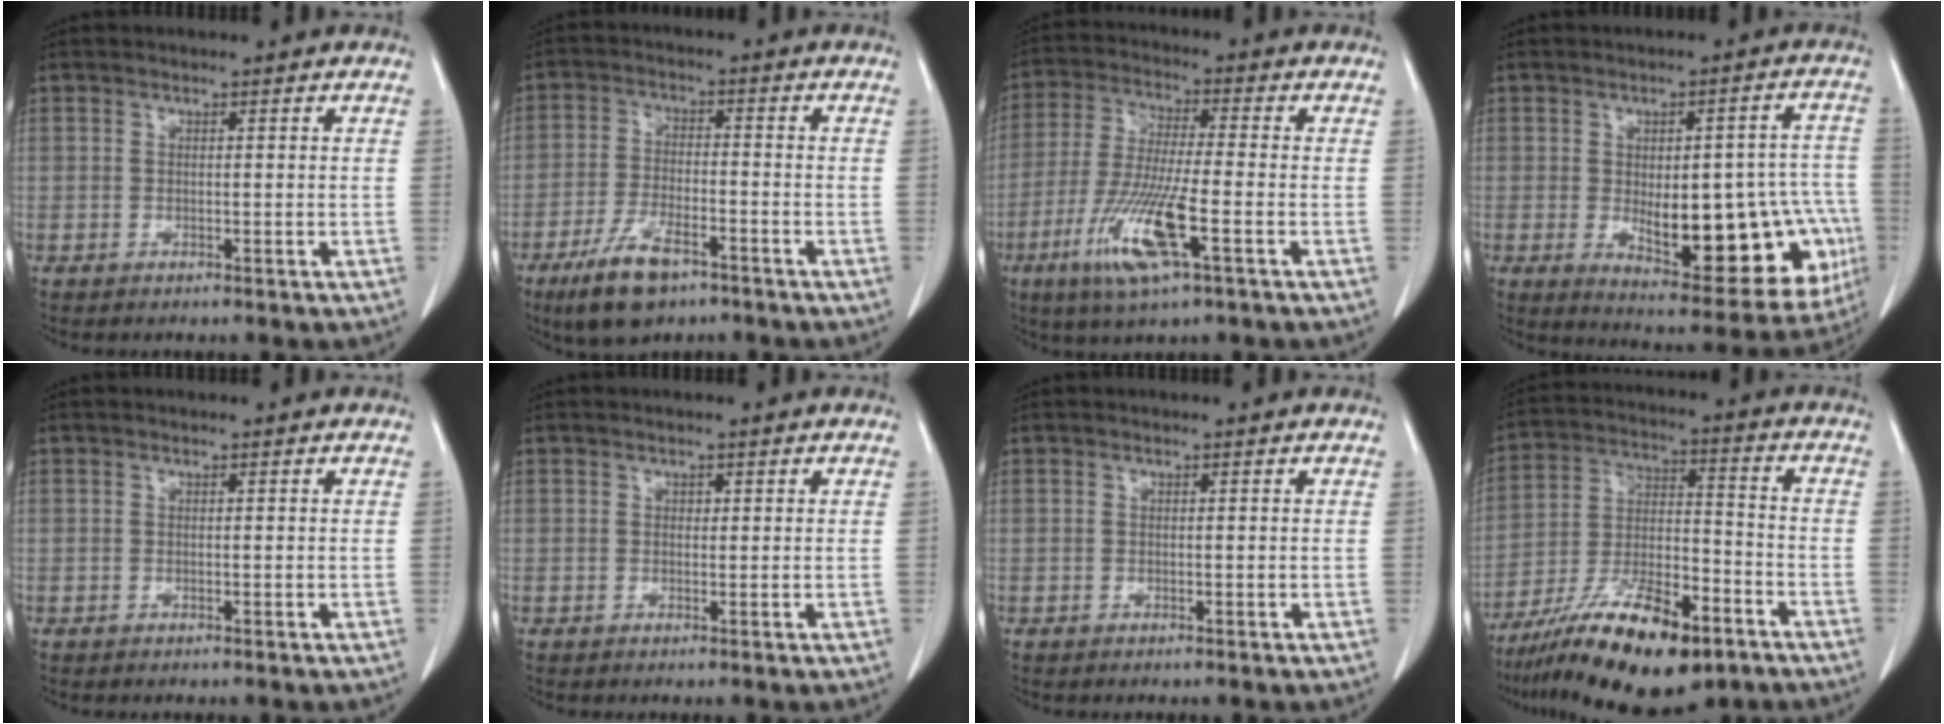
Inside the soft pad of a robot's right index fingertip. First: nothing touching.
{"total": 9.1, "force": [-5.9, 3.1, 6.2], "torque": [-0.128, -0.012, -0.104]}
{"total": 12.2, "force": [-5.0, 0.9, 11.1], "torque": [-0.229, -0.025, -0.095]}
{"total": 20.2, "force": [-4.4, 8.0, 18.0], "torque": [-0.164, 0.023, -0.028]}
{"total": 0.0}
{"total": 0.6, "force": [0.3, 0.5, 0.2], "torque": [0.001, 0.000, 0.002]}
{"total": 0.0}
{"total": 18.5, "force": [-12.0, 5.4, 13.1], "torque": [-0.232, -0.011, -0.208]}